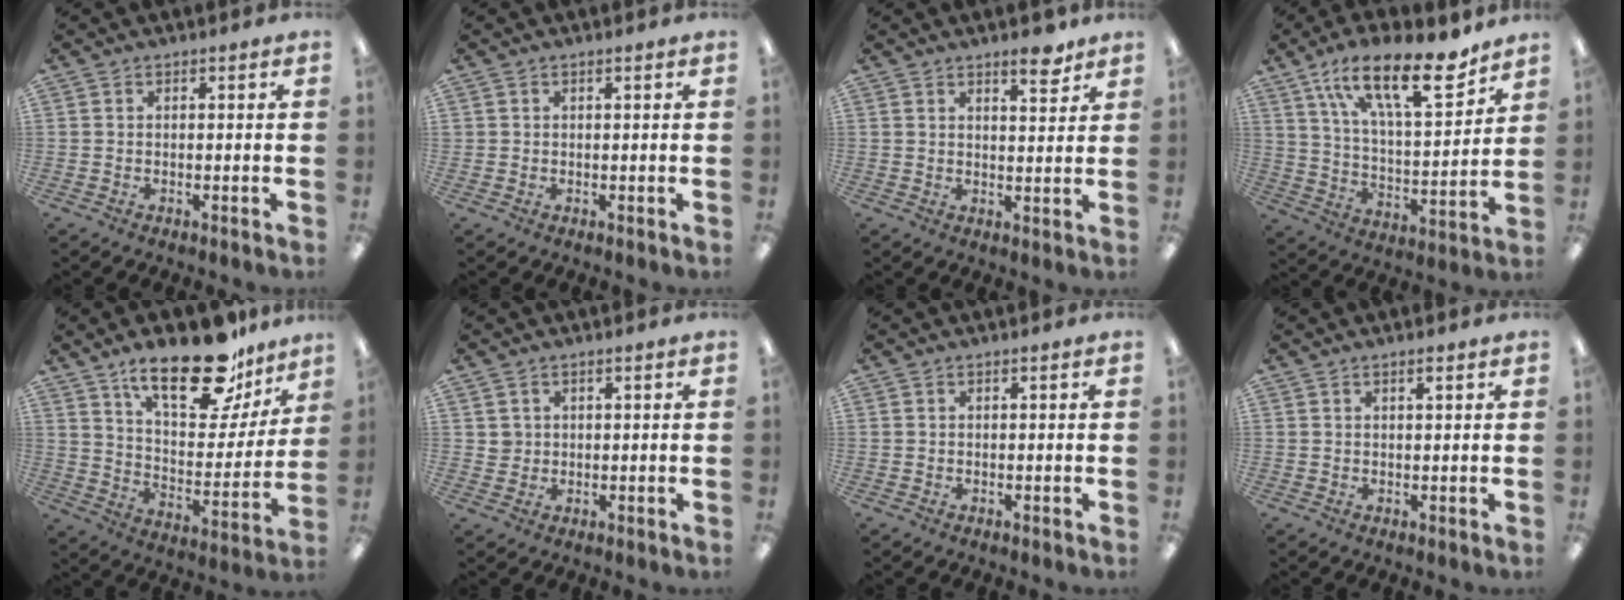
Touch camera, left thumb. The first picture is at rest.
{"total": 0.7, "force": [0.3, 0.6, 0.1], "torque": [-0.004, 0.005, 0.004]}
{"total": 5.8, "force": [4.3, 1.9, 3.4], "torque": [-0.029, -0.029, 0.066]}
{"total": 21.5, "force": [14.0, 7.6, 14.5], "torque": [-0.236, -0.072, 0.234]}
{"total": 23.1, "force": [15.8, 9.5, 13.9], "torque": [-0.207, -0.094, 0.266]}
{"total": 2.3, "force": [1.0, 2.0, 0.3], "torque": [-0.002, 0.000, 0.017]}
{"total": 0.0}
{"total": 1.3, "force": [1.0, 0.2, 0.9], "torque": [-0.019, 0.001, 0.016]}